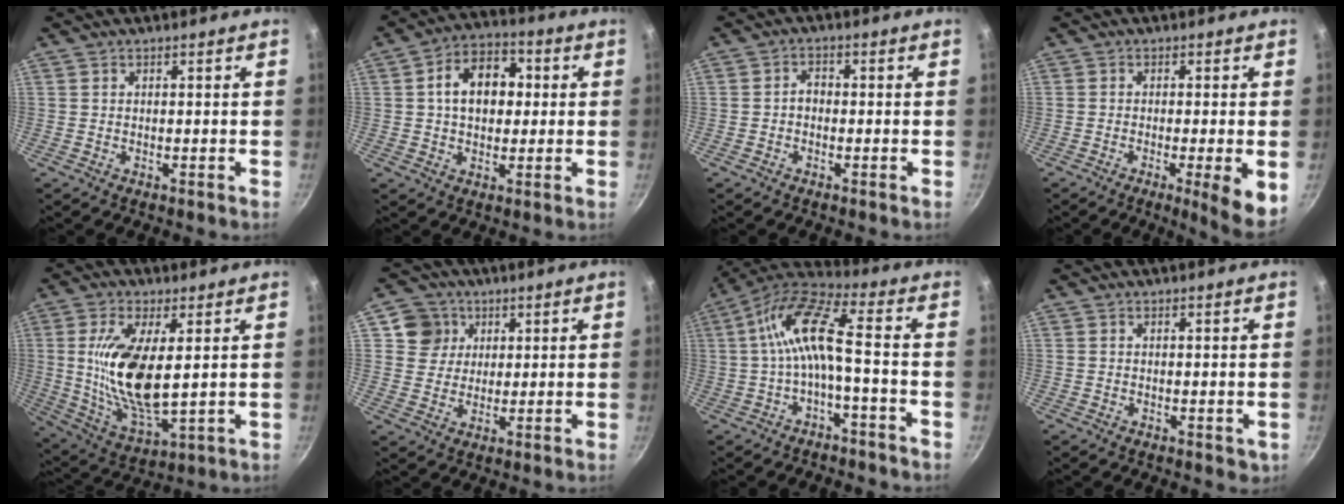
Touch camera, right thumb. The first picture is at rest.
{"total": 11.6, "force": [1.5, 8.1, 8.1], "torque": [-0.091, 0.020, 0.011]}
{"total": 2.2, "force": [-0.6, 1.6, 1.3], "torque": [-0.015, 0.014, -0.016]}
{"total": 7.2, "force": [-2.0, 0.8, 6.8], "torque": [-0.098, -0.003, -0.029]}
{"total": 15.9, "force": [2.4, 6.5, 14.3], "torque": [-0.275, -0.020, 0.051]}
{"total": 6.6, "force": [2.4, 6.0, 1.3], "torque": [0.016, 0.000, 0.035]}
{"total": 11.7, "force": [-2.1, 3.4, 11.0], "torque": [-0.234, 0.044, -0.045]}
{"total": 1.5, "force": [0.0, 0.9, 1.2], "torque": [-0.012, -0.002, 0.001]}